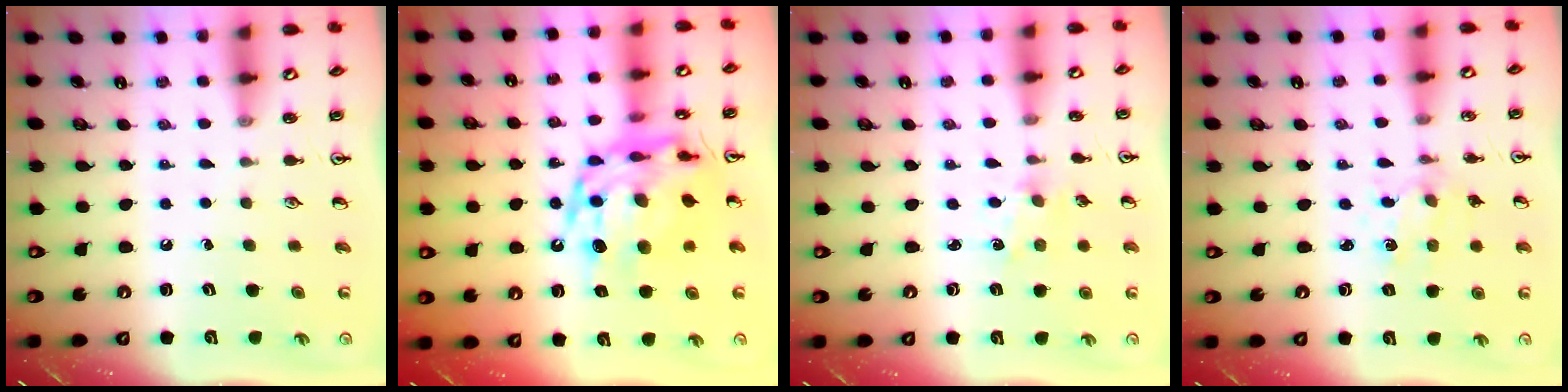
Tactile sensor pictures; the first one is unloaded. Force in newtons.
{"total": 18.3, "press": 18.2, "slide": 2.1}
{"total": 1.0, "press": 0.9, "slide": 0.2}
{"total": 1.5, "press": 1.5, "slide": 0.0}